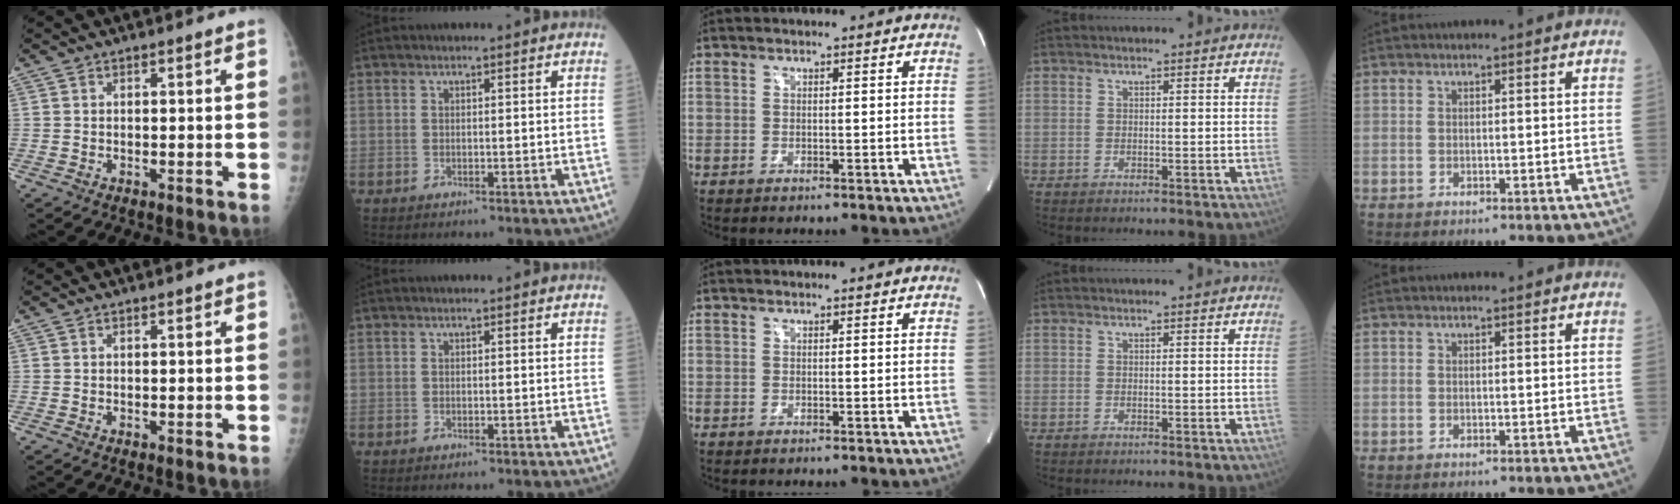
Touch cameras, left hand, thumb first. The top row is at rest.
{}